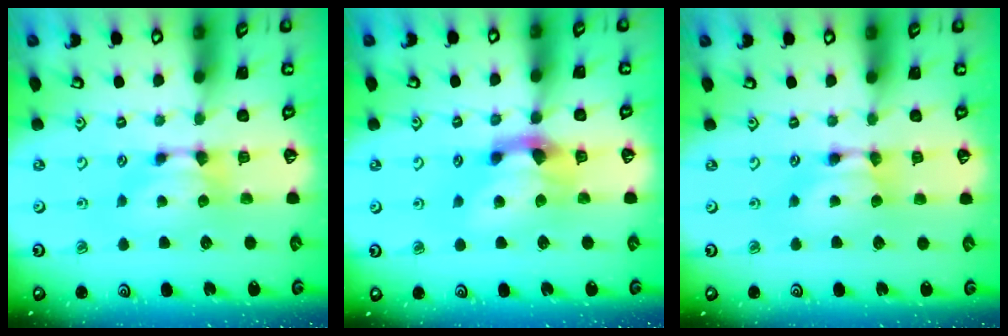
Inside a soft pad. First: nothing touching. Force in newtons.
{"total": 4.2, "press": 3.8, "slide": 1.8}
{"total": 1.6, "press": 1.6, "slide": 0.1}